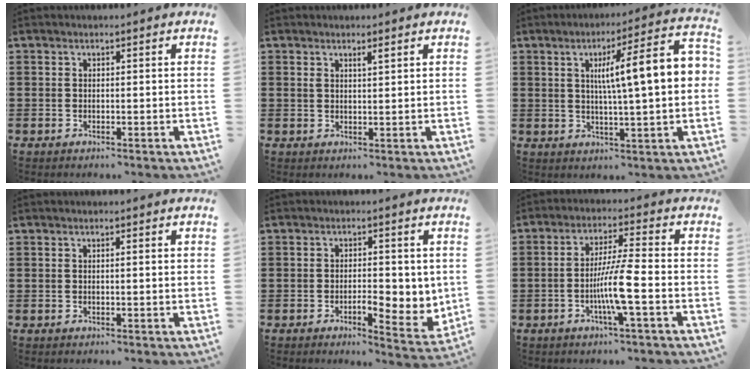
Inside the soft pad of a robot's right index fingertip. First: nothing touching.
{"total": 1.4, "force": [0.8, 0.3, 1.1], "torque": [-0.014, -0.002, 0.011]}
{"total": 10.8, "force": [1.9, 1.2, 10.6], "torque": [-0.181, 0.000, 0.024]}
{"total": 0.7, "force": [0.2, 0.0, 0.7], "torque": [-0.012, 0.000, 0.004]}
{"total": 5.0, "force": [-0.6, 2.2, 4.4], "torque": [-0.061, 0.001, -0.013]}
{"total": 7.5, "force": [-2.4, -0.1, 7.1], "torque": [-0.140, -0.015, -0.051]}